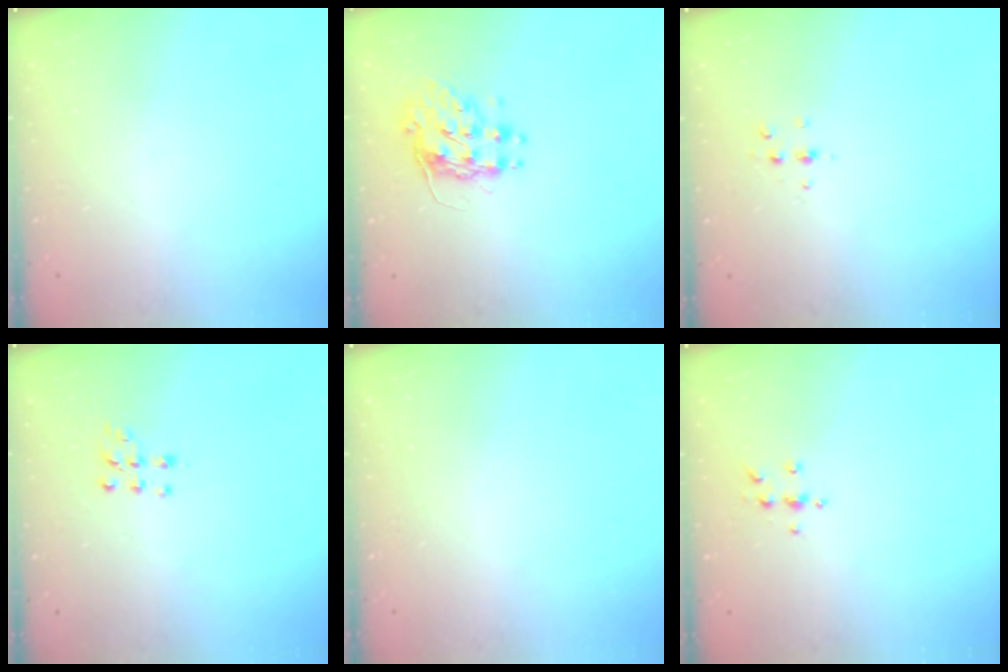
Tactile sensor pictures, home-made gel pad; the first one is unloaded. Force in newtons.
{"total": 9.2, "press": 9.2, "slide": 0.7}
{"total": 4.7, "press": 4.6, "slide": 1.0}
{"total": 6.9, "press": 6.8, "slide": 0.6}
{"total": 0.0}
{"total": 4.9, "press": 4.9, "slide": 0.7}